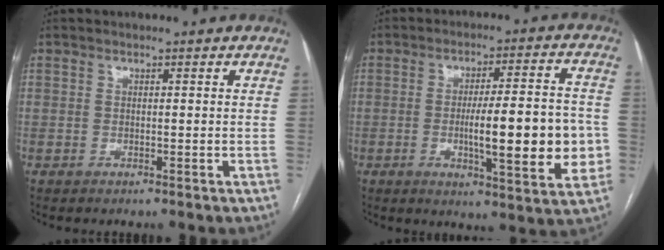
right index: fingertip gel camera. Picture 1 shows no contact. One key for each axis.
{"total": 14.6, "fx": -2.1, "fy": 2.5, "fz": 14.2, "tx": -0.202, "ty": 0.006, "tz": -0.023}